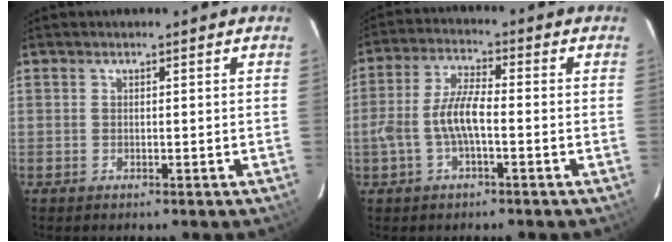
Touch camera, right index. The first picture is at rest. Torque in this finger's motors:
{"motor_torque": [0.22, -0.12, 0.52, 0.11]}